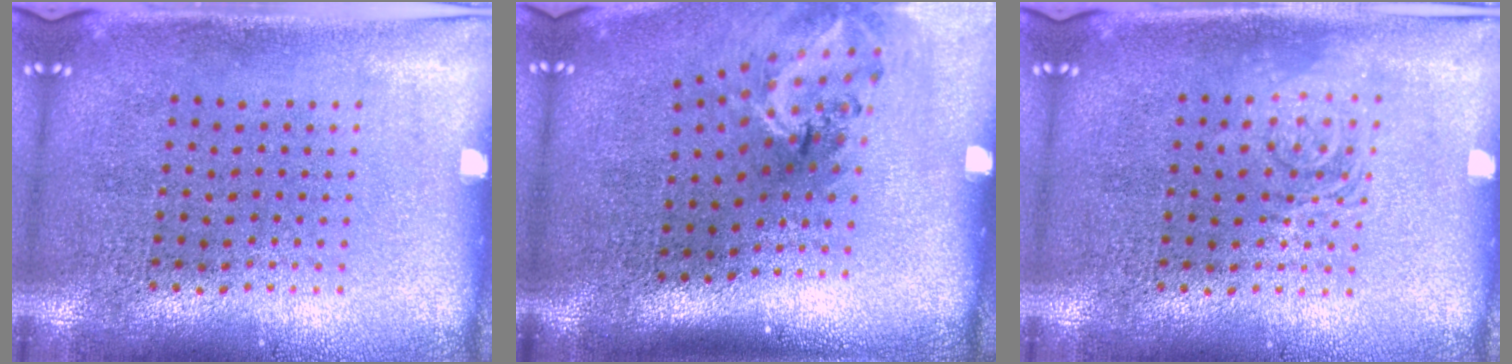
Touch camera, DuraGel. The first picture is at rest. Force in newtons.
{"total": 1.9, "press": 1.3, "slide": 1.4}
{"total": 2.0, "press": 2.0, "slide": 0.3}